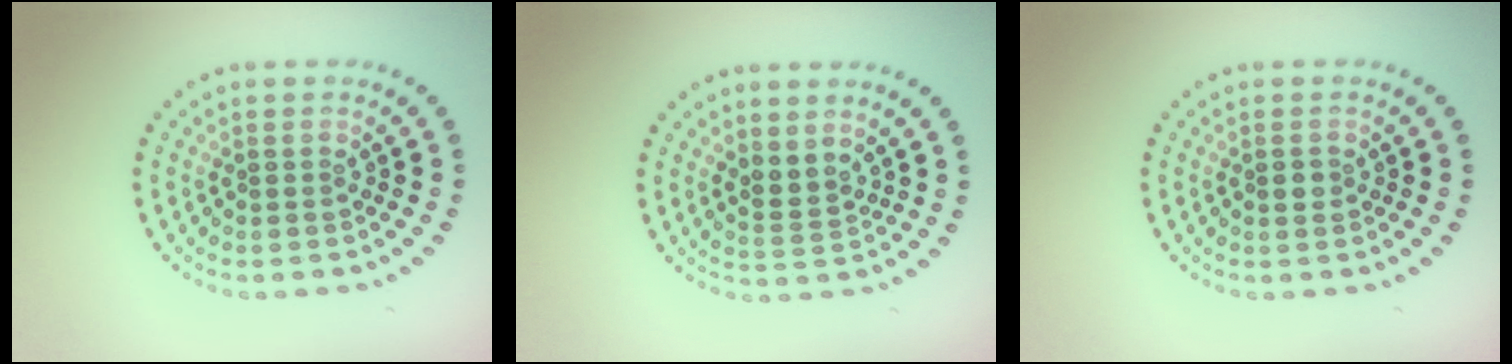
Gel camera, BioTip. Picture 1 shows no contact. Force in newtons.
{"total": 2.0, "press": 1.4, "slide": 1.4}
{"total": 0.9, "press": 0.8, "slide": 0.3}